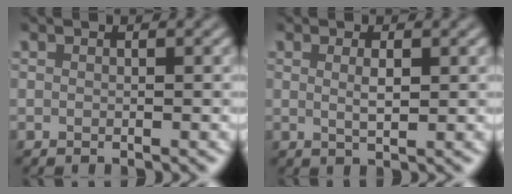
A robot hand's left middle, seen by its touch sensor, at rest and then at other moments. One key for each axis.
{"total": 1.6, "fx": 0.5, "fy": 0.4, "fz": 1.5, "tx": -0.026, "ty": -0.001, "tz": 0.008}